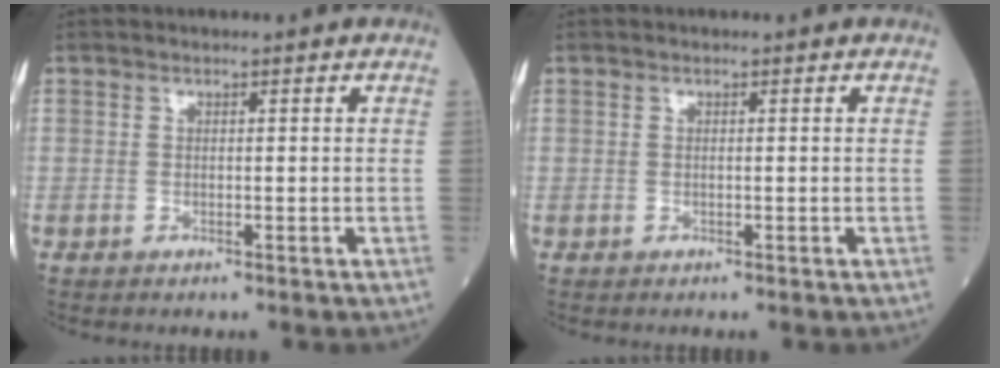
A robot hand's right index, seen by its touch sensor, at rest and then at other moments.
{"total": 0.0}